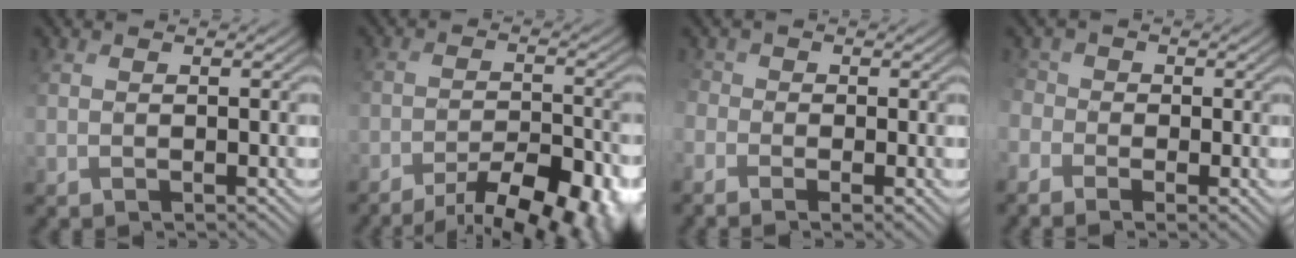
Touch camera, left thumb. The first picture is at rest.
{"total": 11.6, "force": [-8.8, 3.6, 6.5], "torque": [-0.108, -0.015, -0.121]}
{"total": 4.0, "force": [-2.1, 2.5, 2.3], "torque": [-0.063, -0.015, -0.034]}
{"total": 5.0, "force": [-2.6, 3.4, 2.5], "torque": [-0.069, -0.014, -0.044]}